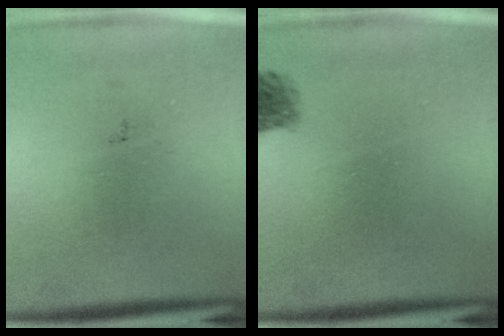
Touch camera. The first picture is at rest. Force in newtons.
{"total": 1.8}